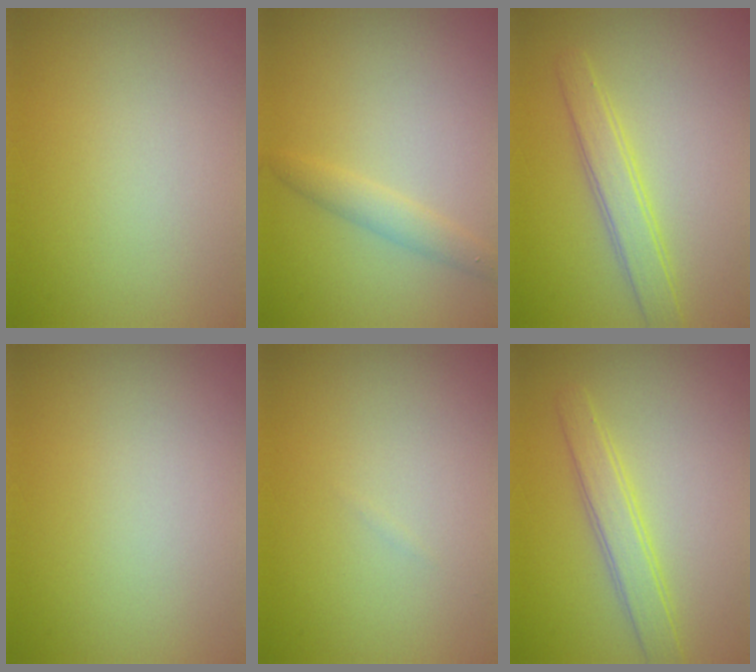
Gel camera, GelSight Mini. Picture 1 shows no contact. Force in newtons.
{"total": 1.8, "press": 1.8, "slide": 0.0}
{"total": 2.9, "press": 2.9, "slide": 0.1}
{"total": 0.0}
{"total": 0.0}
{"total": 2.9, "press": 2.9, "slide": 0.1}